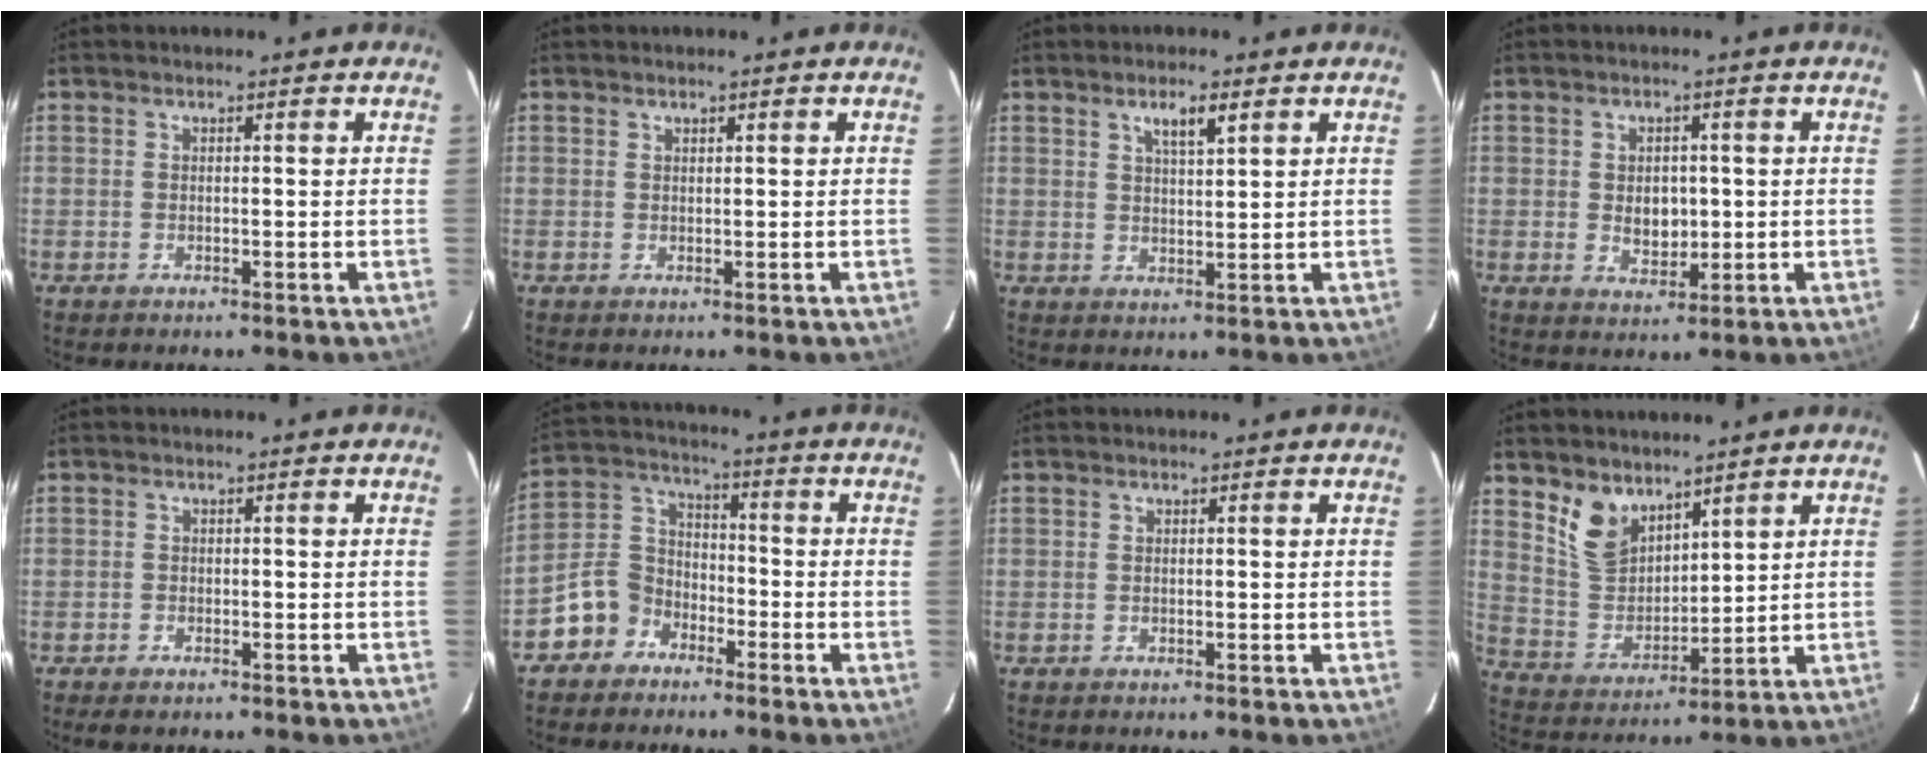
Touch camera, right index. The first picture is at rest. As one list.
[{"total": 0.6, "force": [0.5, 0.3, 0.1], "torque": [-0.003, 0.002, 0.009]}, {"total": 3.8, "force": [2.3, 0.9, 2.9], "torque": [-0.050, 0.004, 0.040]}, {"total": 4.8, "force": [0.0, 3.5, 3.3], "torque": [-0.055, -0.001, 0.006]}, {"total": 1.8, "force": [-1.5, 0.8, 0.8], "torque": [-0.020, -0.003, -0.028]}, {"total": 9.1, "force": [-6.0, 6.4, 2.2], "torque": [-0.057, 0.040, -0.128]}, {"total": 0.0}, {"total": 8.7, "force": [6.2, 4.9, 3.5], "torque": [-0.067, 0.003, 0.134]}]